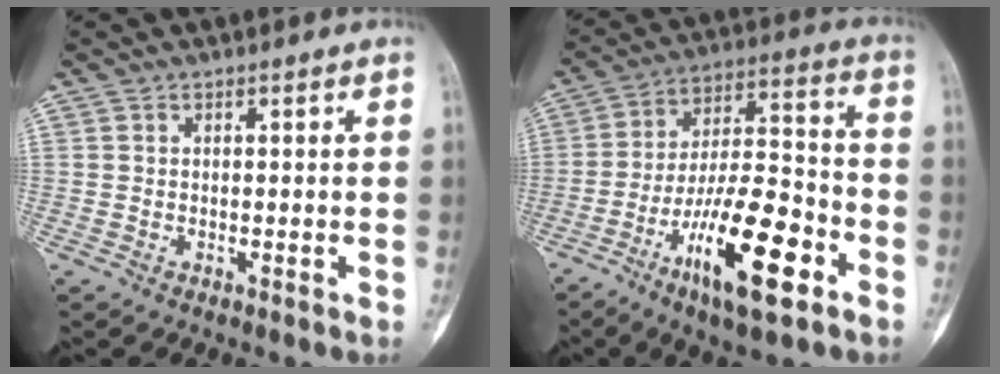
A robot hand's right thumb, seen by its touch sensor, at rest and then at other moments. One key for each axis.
{"total": 18.8, "fx": -8.7, "fy": 5.7, "fz": 15.7, "tx": -0.264, "ty": 0.052, "tz": -0.143}